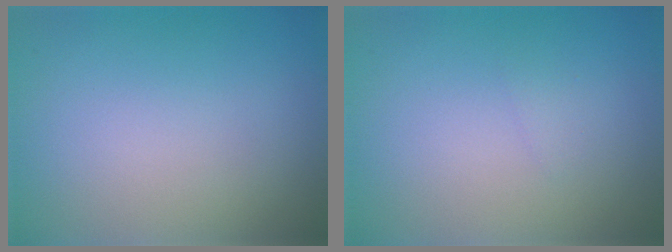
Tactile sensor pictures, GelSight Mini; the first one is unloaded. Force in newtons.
{"total": 0.6, "press": 0.6, "slide": 0.0}